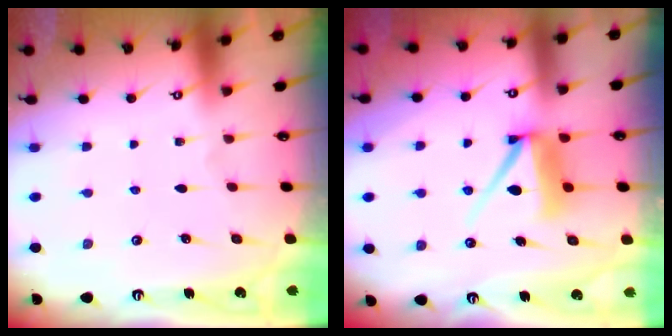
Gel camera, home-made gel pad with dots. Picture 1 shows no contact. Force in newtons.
{"total": 8.8, "press": 8.7, "slide": 0.9}